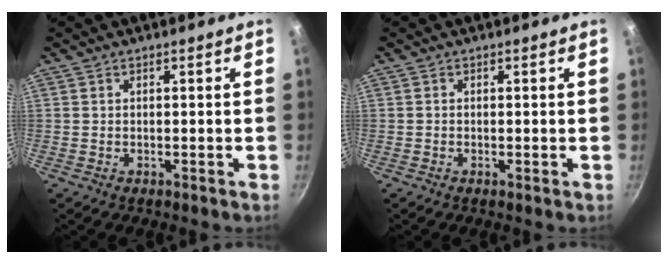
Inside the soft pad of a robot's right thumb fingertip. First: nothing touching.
{"total": 0.5, "force": [-0.1, 0.1, 0.5], "torque": [-0.016, -0.004, -0.004]}